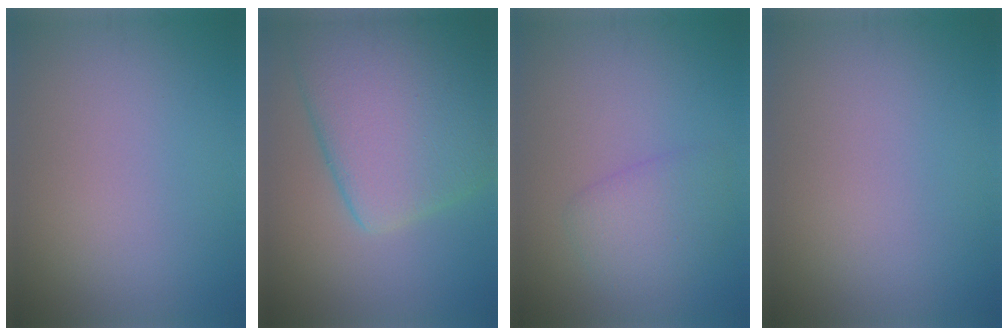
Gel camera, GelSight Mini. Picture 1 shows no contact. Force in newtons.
{"total": 11.2, "press": 11.2, "slide": 0.4}
{"total": 2.6, "press": 2.6, "slide": 0.1}
{"total": 0.0}